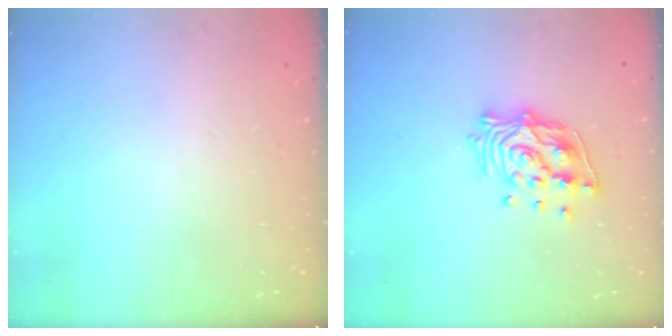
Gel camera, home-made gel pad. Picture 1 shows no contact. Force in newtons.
{"total": 13.8, "press": 13.7, "slide": 1.6}